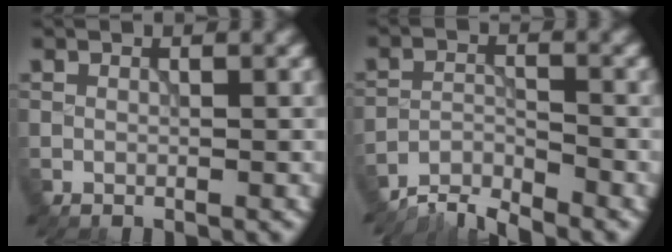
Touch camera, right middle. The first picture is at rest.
{"total": 3.9, "force": [-3.7, 0.4, 0.9], "torque": [-0.017, 0.000, -0.081]}